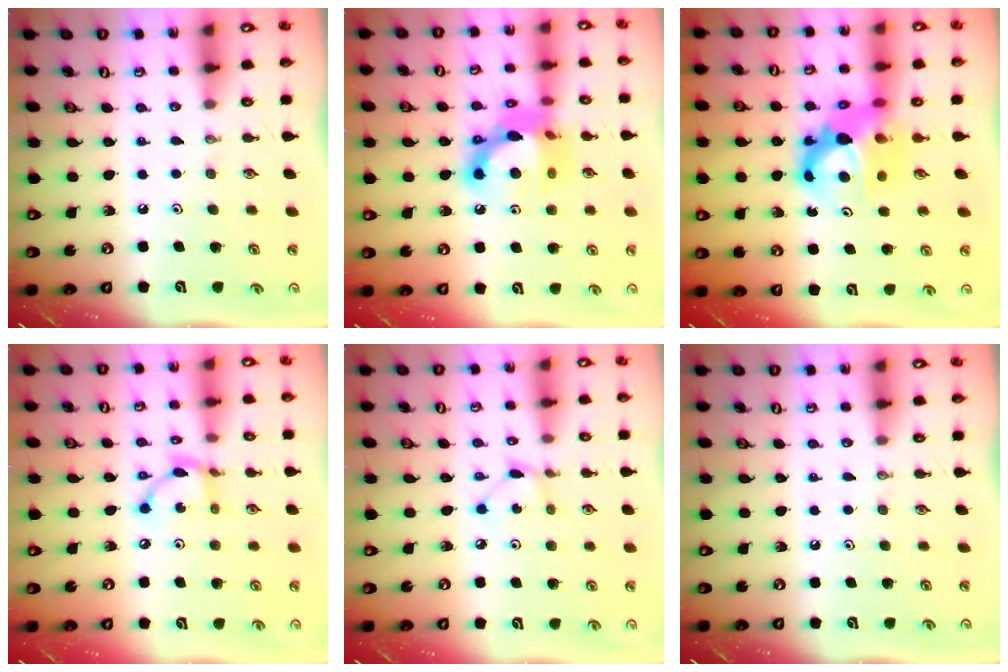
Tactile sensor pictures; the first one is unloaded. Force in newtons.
{"total": 15.2, "press": 15.1, "slide": 1.7}
{"total": 10.8, "press": 10.7, "slide": 1.0}
{"total": 7.9, "press": 7.9, "slide": 0.2}
{"total": 2.2, "press": 2.2, "slide": 0.1}
{"total": 0.0}